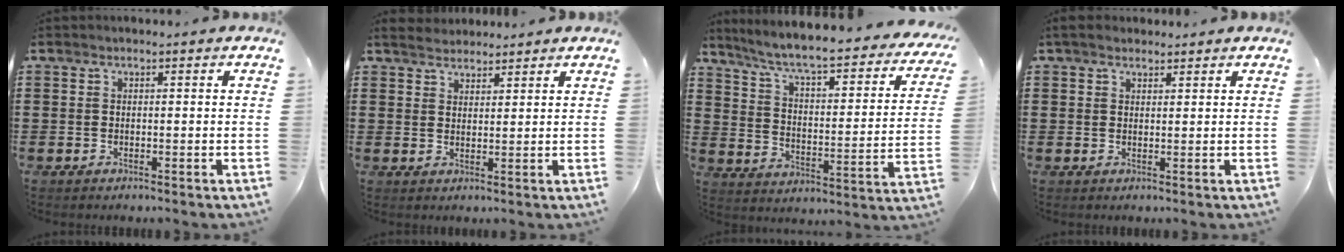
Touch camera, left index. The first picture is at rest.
{"total": 2.7, "force": [2.6, 0.8, -0.1], "torque": [-0.007, 0.001, 0.051]}
{"total": 6.5, "force": [5.4, 0.1, 3.6], "torque": [-0.091, -0.045, 0.085]}
{"total": 2.1, "force": [1.8, 1.0, 0.4], "torque": [-0.014, 0.008, 0.036]}